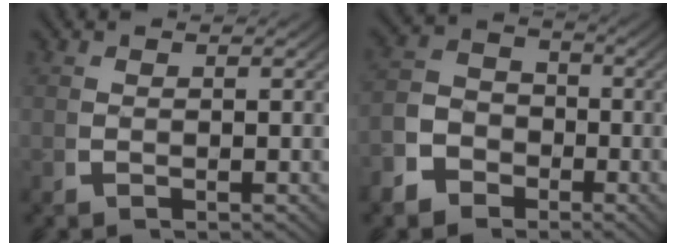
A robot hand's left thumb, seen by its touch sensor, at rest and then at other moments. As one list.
[{"total": 6.6, "force": [-2.2, 5.7, 2.7], "torque": [-0.031, -0.008, -0.049]}]